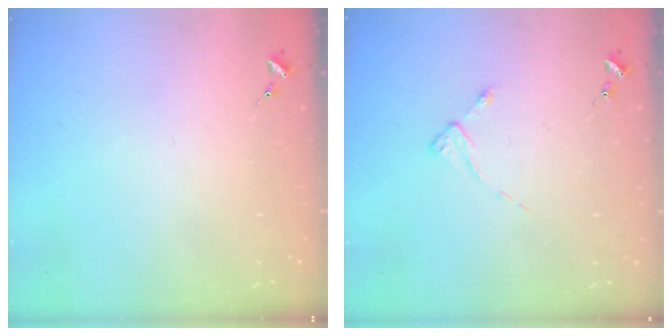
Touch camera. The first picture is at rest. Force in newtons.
{"total": 2.5, "press": 2.5, "slide": 0.3}